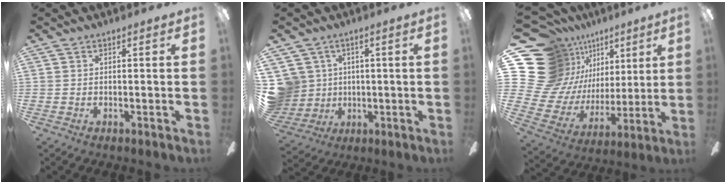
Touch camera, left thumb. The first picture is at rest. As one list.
[{"total": 9.1, "force": [2.2, 8.7, 1.3], "torque": [-0.070, -0.012, 0.049]}, {"total": 20.3, "force": [10.2, 15.7, 7.9], "torque": [-0.181, -0.090, 0.220]}]